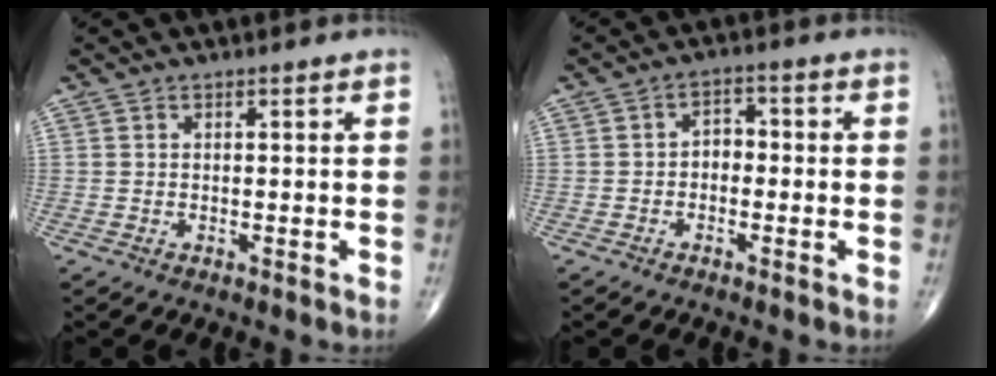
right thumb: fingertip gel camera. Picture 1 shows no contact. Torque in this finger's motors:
{"motor_torque": [-0.19, 0.13, 0.07, 0.17, 0.00]}